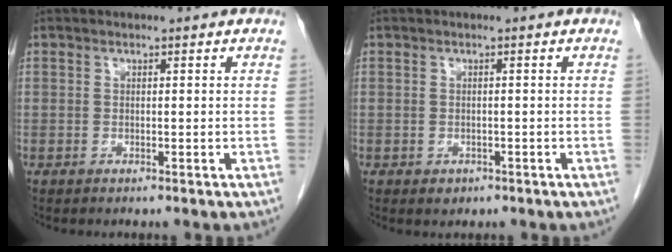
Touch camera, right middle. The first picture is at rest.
{"total": 1.2, "force": [-0.7, 0.9, 0.4], "torque": [-0.009, 0.001, -0.004]}